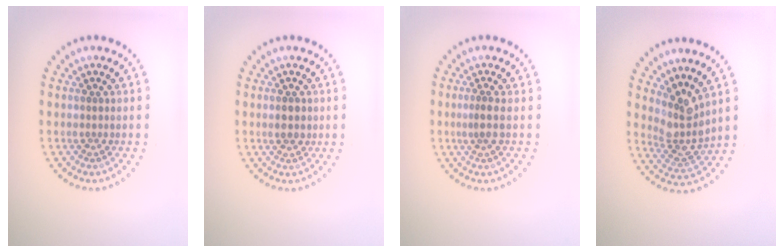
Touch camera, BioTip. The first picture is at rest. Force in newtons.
{"total": 1.5, "press": 1.5, "slide": 0.1}
{"total": 1.4, "press": 0.9, "slide": 1.1}
{"total": 3.6, "press": 2.6, "slide": 2.5}